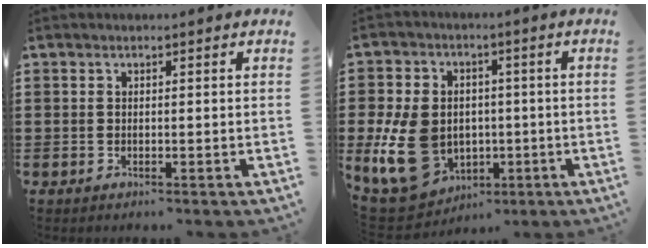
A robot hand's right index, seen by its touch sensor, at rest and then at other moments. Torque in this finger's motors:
{"motor_torque": [1.93, 0.21, 1.05, 0.21]}